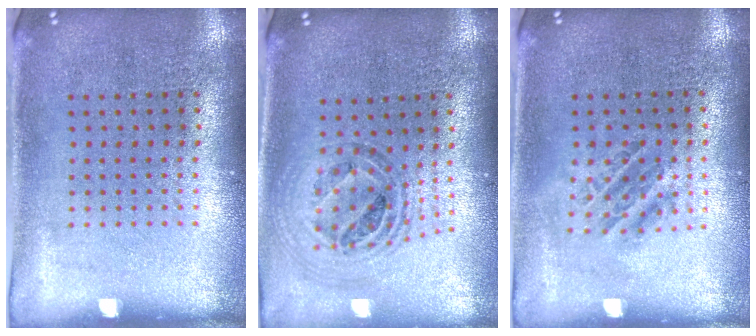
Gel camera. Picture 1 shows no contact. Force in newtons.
{"total": 1.0, "press": 1.0, "slide": 0.2}
{"total": 1.1, "press": 1.0, "slide": 0.4}